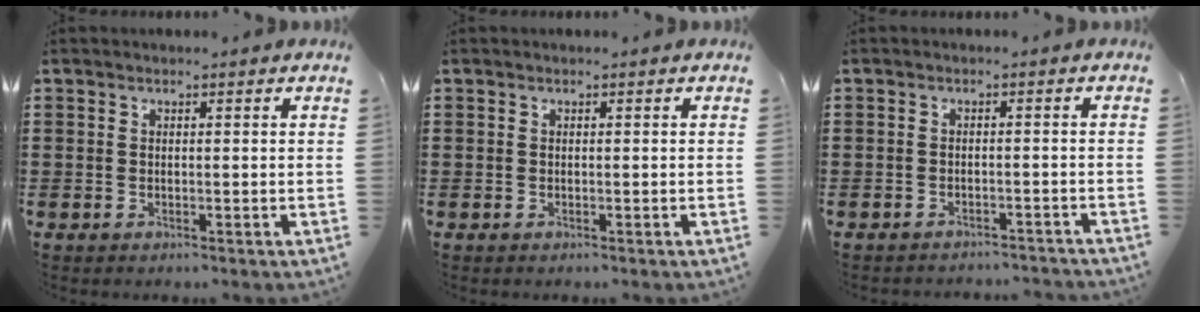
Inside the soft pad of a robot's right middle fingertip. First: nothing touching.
{"total": 0.0}
{"total": 1.8, "force": [-1.8, 0.2, -0.1], "torque": [-0.003, 0.003, -0.040]}